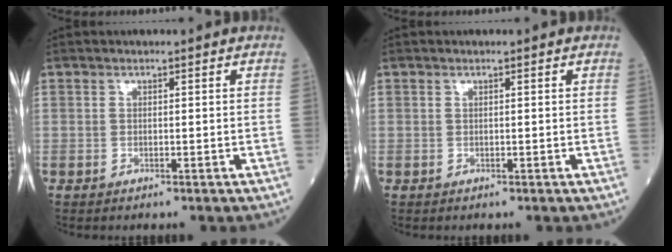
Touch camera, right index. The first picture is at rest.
{"total": 0.0}